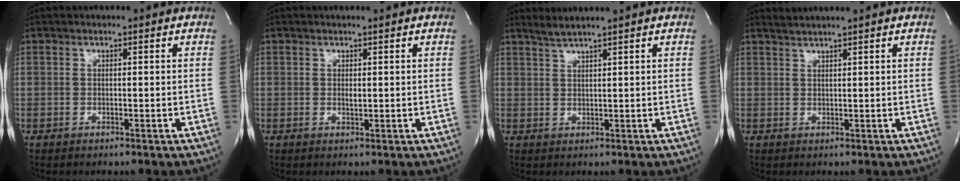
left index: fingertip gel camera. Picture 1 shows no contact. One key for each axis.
{"total": 1.1, "fx": 0.4, "fy": 0.3, "fz": 1.0, "tx": -0.019, "ty": -0.001, "tz": 0.008}
{"total": 3.0, "fx": 2.5, "fy": -0.9, "fz": 1.3, "tx": -0.028, "ty": 0.001, "tz": 0.053}
{"total": 2.6, "fx": 2.3, "fy": -0.8, "fz": 1.0, "tx": -0.015, "ty": 0.008, "tz": 0.045}